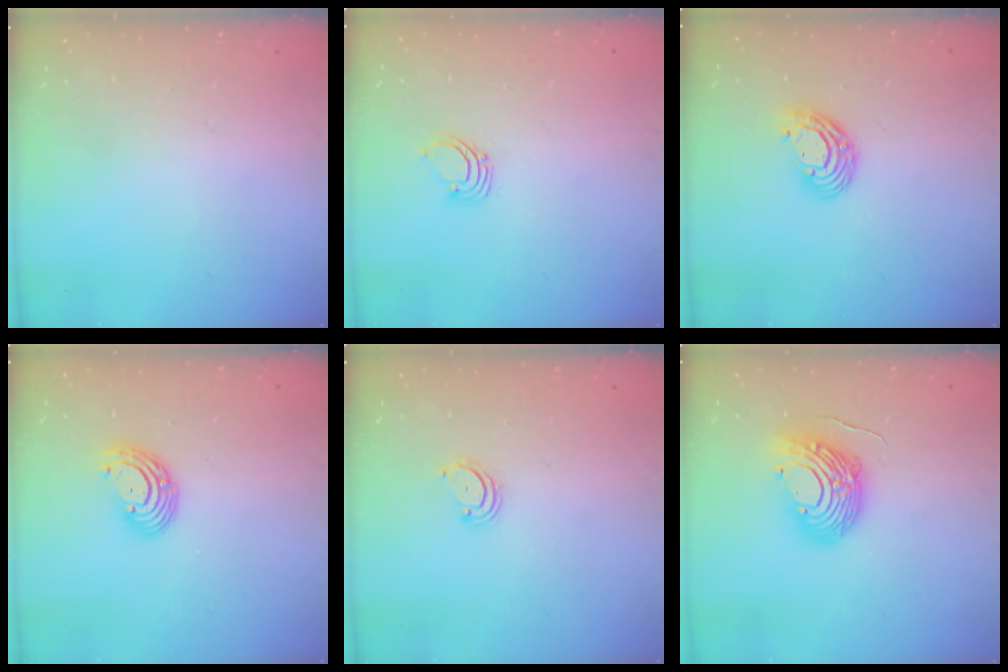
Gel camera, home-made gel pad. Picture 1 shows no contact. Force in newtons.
{"total": 2.7, "press": 2.7, "slide": 0.2}
{"total": 8.4, "press": 8.3, "slide": 1.5}
{"total": 6.2, "press": 6.1, "slide": 0.9}
{"total": 2.9, "press": 2.9, "slide": 0.3}
{"total": 12.9, "press": 12.9, "slide": 1.2}